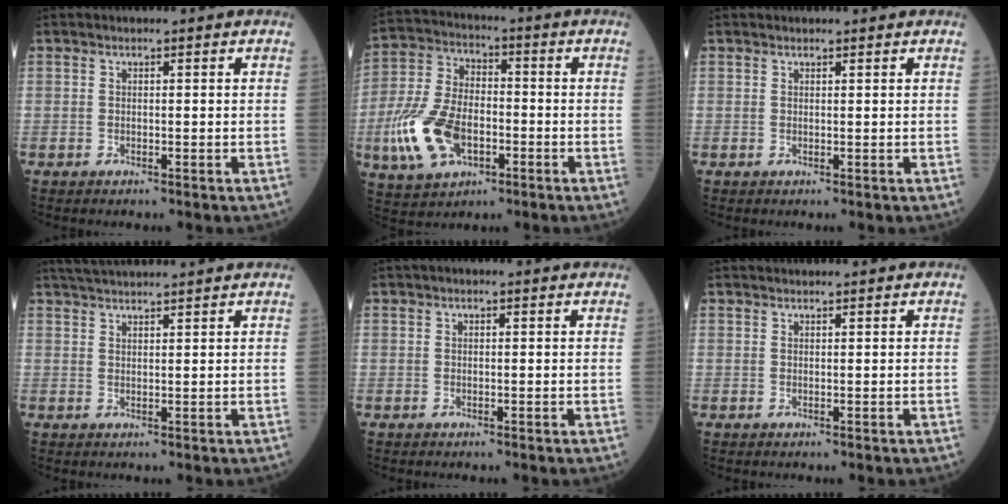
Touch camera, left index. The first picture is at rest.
{"total": 13.0, "force": [-4.2, 7.4, 9.8], "torque": [-0.227, 0.002, -0.077]}
{"total": 1.0, "force": [0.9, 0.3, 0.1], "torque": [-0.011, 0.008, 0.010]}
{"total": 7.9, "force": [7.3, -0.3, 2.9], "torque": [-0.051, 0.036, 0.112]}
{"total": 1.1, "force": [0.8, 0.5, 0.6], "torque": [-0.015, 0.015, 0.008]}
{"total": 2.9, "force": [2.8, 0.3, 0.7], "torque": [-0.009, 0.024, 0.036]}